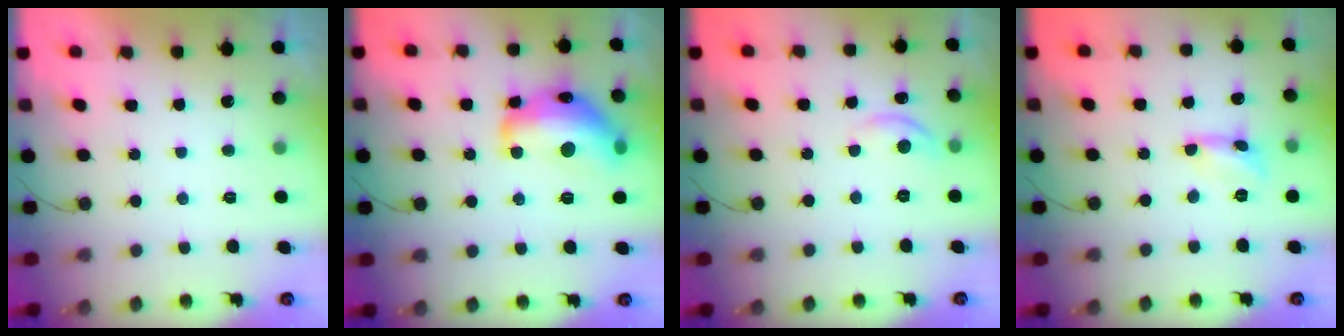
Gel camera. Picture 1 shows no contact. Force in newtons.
{"total": 20.0, "press": 20.0, "slide": 1.1}
{"total": 4.9, "press": 4.9, "slide": 0.5}
{"total": 3.6, "press": 3.6, "slide": 0.4}